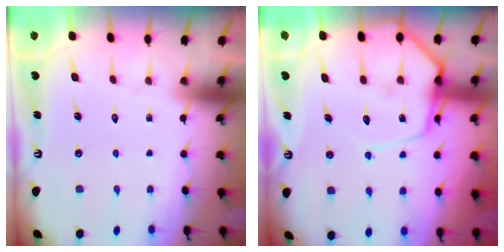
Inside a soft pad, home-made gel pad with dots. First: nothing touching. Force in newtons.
{"total": 13.9, "press": 13.9, "slide": 1.3}